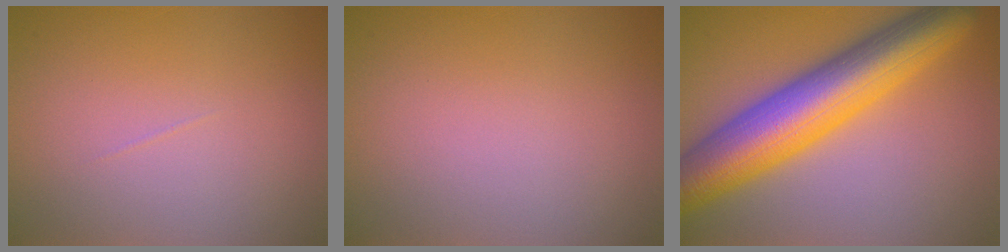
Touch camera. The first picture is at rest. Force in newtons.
{"total": 0.0}
{"total": 11.0, "press": 11.0, "slide": 0.2}